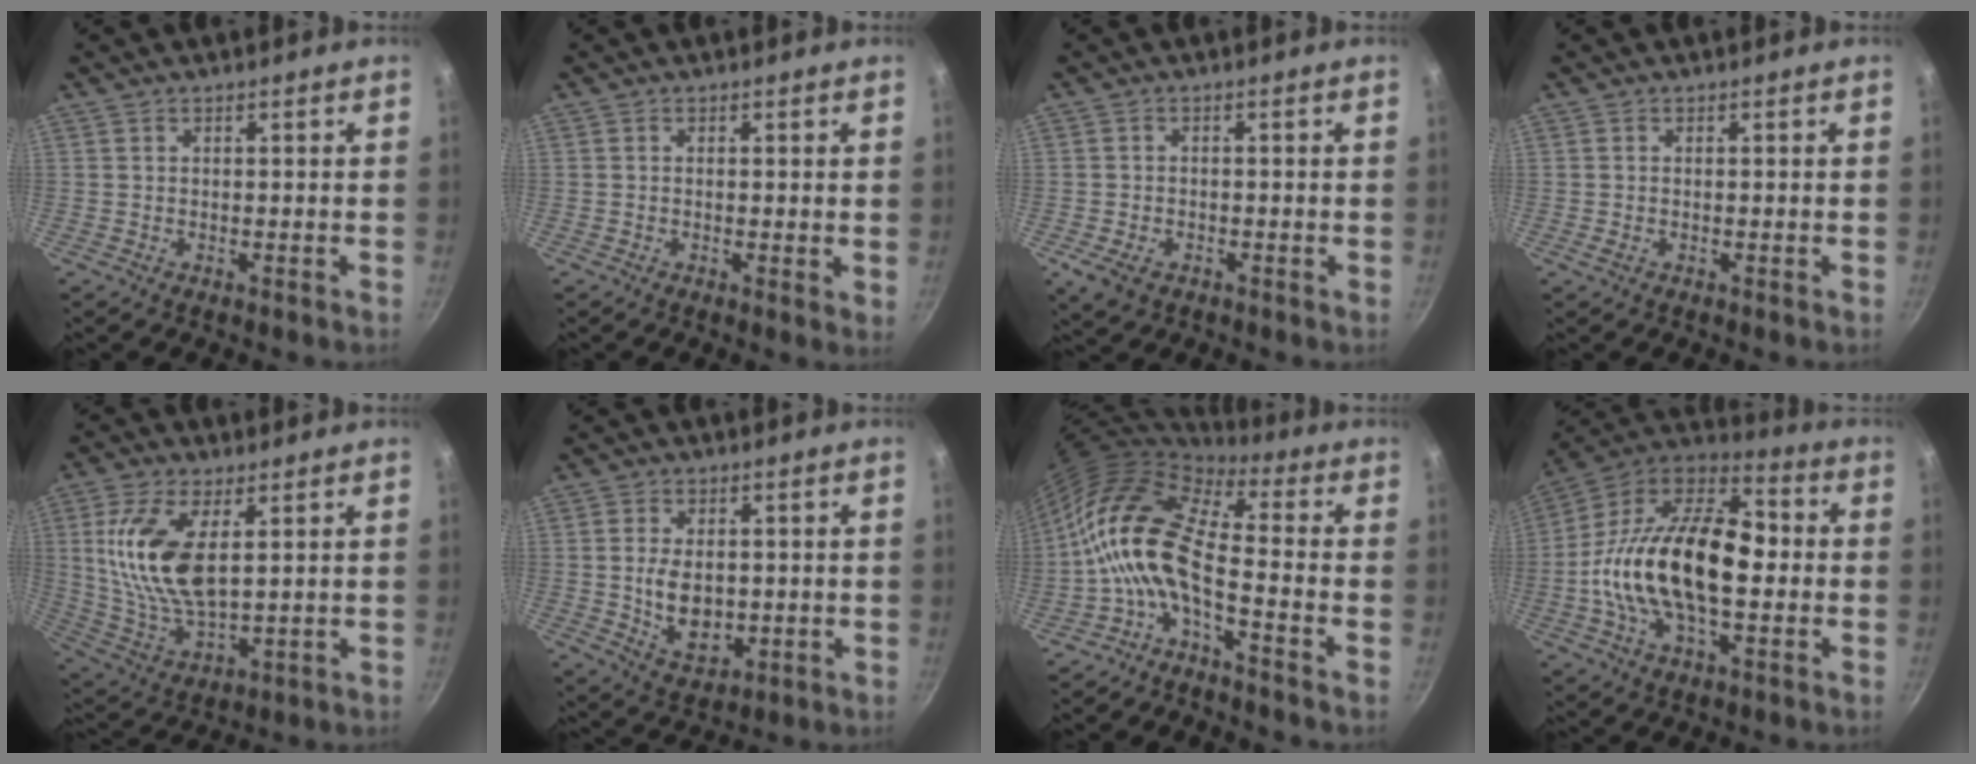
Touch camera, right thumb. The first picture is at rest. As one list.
[{"total": 1.6, "force": [0.2, 0.4, 1.6], "torque": [-0.022, -0.005, -0.001]}, {"total": 4.4, "force": [-1.9, 2.9, 2.8], "torque": [-0.058, -0.001, -0.033]}, {"total": 0.7, "force": [-0.2, 0.4, 0.6], "torque": [-0.011, 0.000, -0.004]}, {"total": 15.9, "force": [3.8, 7.8, 13.3], "torque": [-0.259, -0.016, 0.082]}, {"total": 11.3, "force": [-0.2, 7.3, 8.6], "torque": [-0.141, -0.007, 0.003]}, {"total": 12.8, "force": [-3.1, 5.0, 11.3], "torque": [-0.220, 0.039, -0.079]}, {"total": 25.8, "force": [-1.7, 14.1, 21.5], "torque": [-0.375, 0.044, -0.047]}]